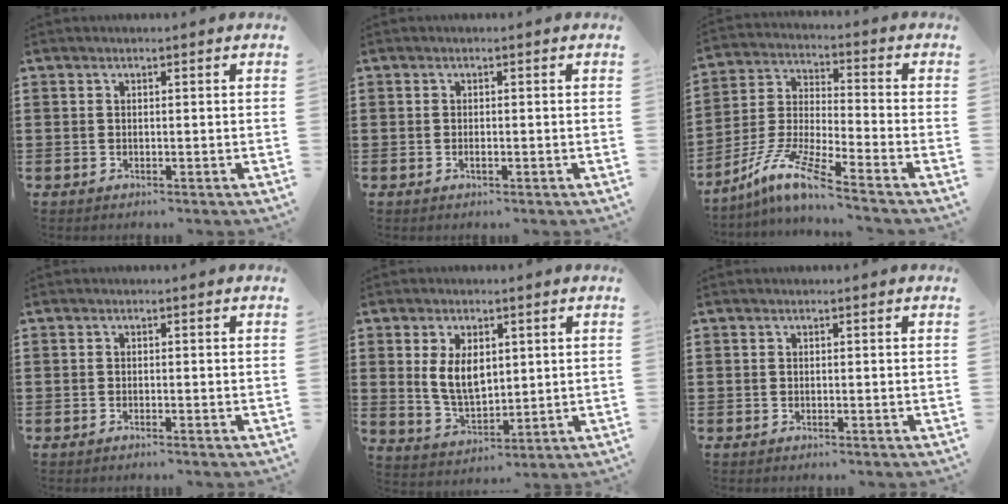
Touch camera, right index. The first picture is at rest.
{"total": 0.8, "force": [-0.3, 0.1, 0.7], "torque": [-0.014, -0.007, -0.003]}
{"total": 9.1, "force": [-7.2, 0.0, 5.7], "torque": [-0.138, -0.012, -0.150]}
{"total": 0.6, "force": [-0.5, -0.1, 0.2], "torque": [-0.005, -0.001, -0.010]}
{"total": 6.4, "force": [1.4, 3.8, 5.0], "torque": [-0.098, 0.009, 0.023]}
{"total": 0.0}